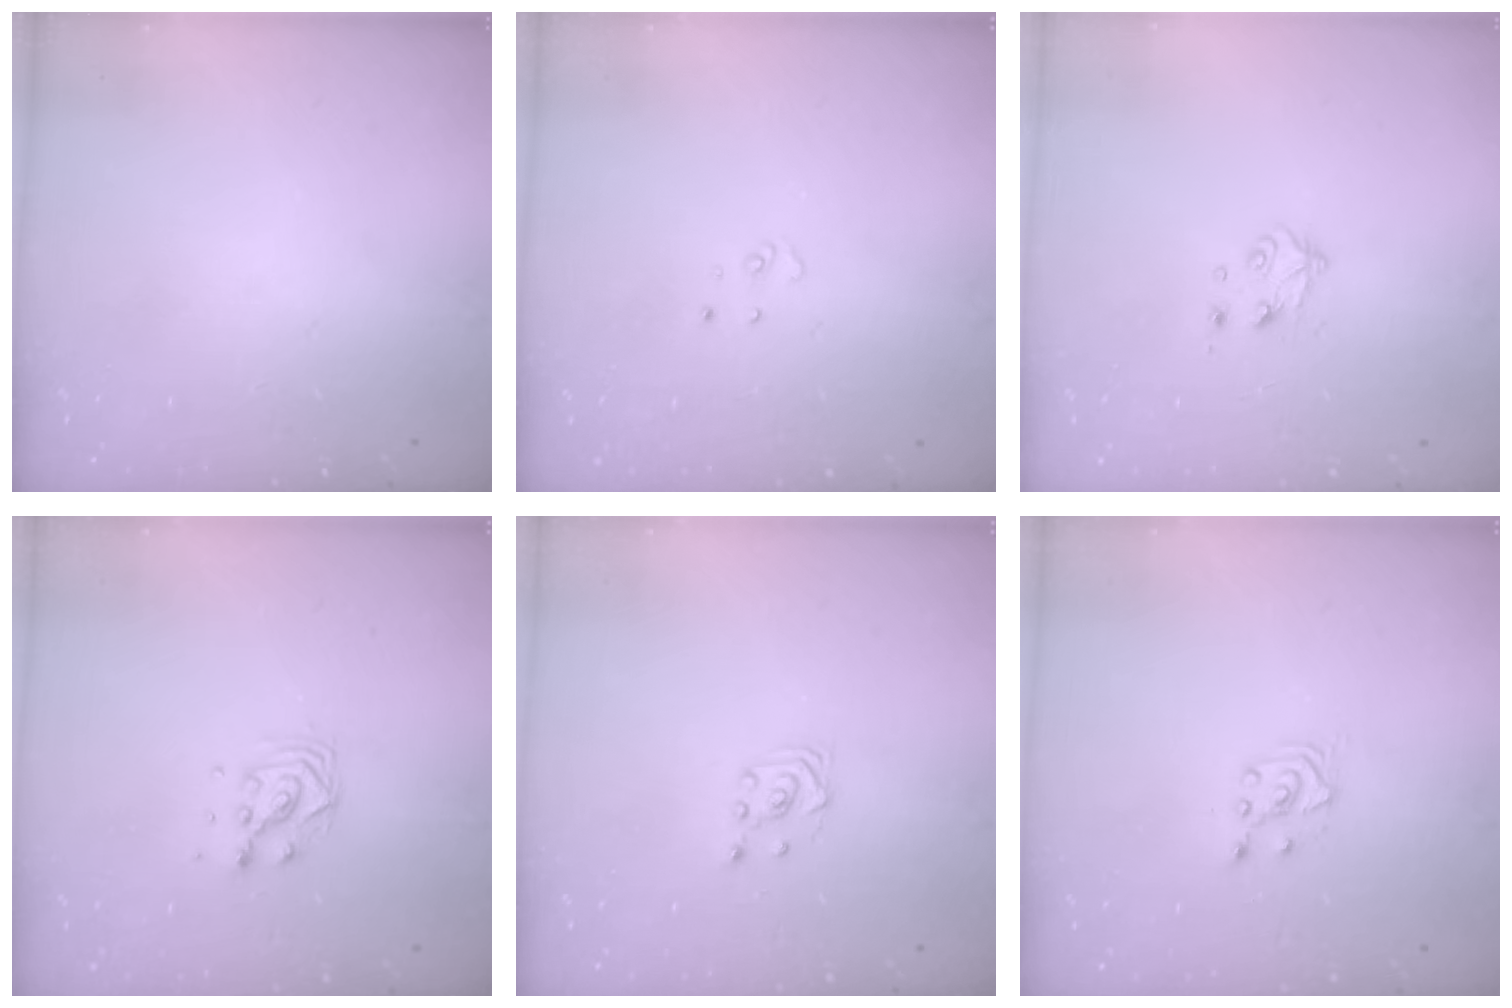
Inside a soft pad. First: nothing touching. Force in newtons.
{"total": 2.9, "press": 2.9, "slide": 0.2}
{"total": 4.7, "press": 4.6, "slide": 0.6}
{"total": 6.8, "press": 6.8, "slide": 0.4}
{"total": 2.9, "press": 2.6, "slide": 1.4}
{"total": 2.5, "press": 2.4, "slide": 0.7}